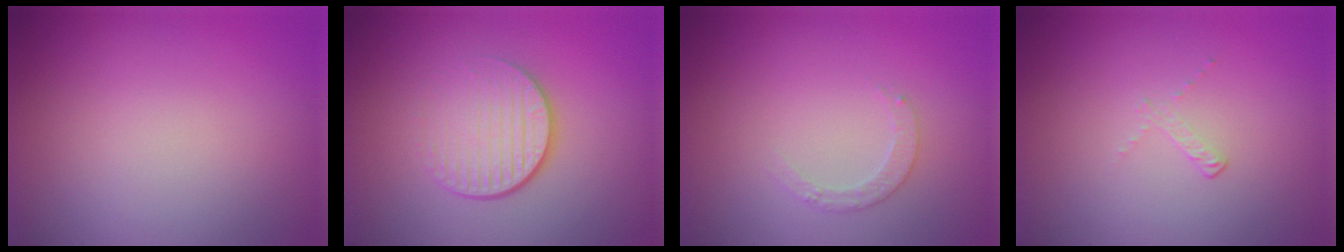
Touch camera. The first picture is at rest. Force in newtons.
{"total": 4.3, "press": 2.6, "slide": 3.4}
{"total": 1.5, "press": 1.5, "slide": 0.2}
{"total": 0.8, "press": 0.3, "slide": 0.7}